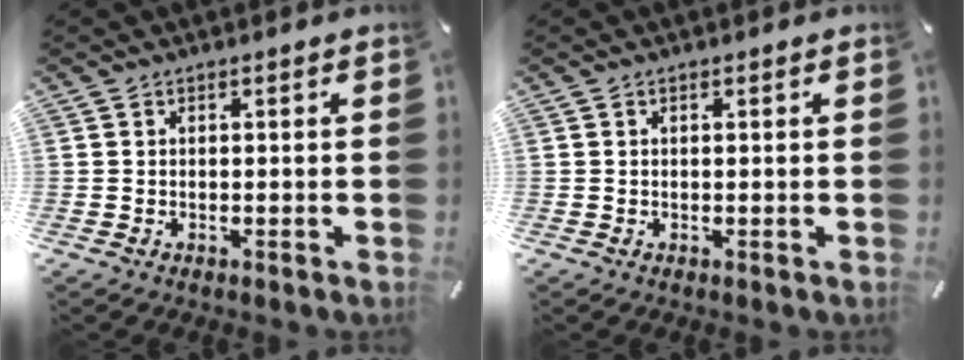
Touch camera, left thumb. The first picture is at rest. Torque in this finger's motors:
{"motor_torque": [-0.03, -0.32, -0.06, 0.09, -0.02]}